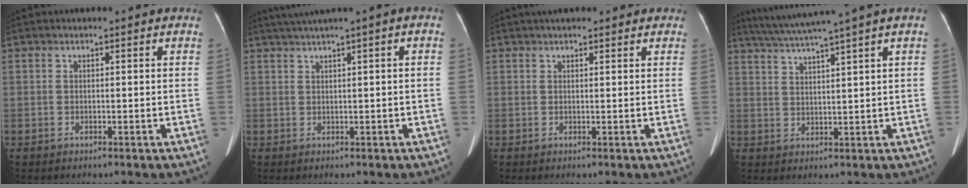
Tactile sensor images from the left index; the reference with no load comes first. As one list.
[{"total": 4.1, "force": [2.1, -0.3, 3.5], "torque": [-0.067, 0.021, 0.042]}, {"total": 5.6, "force": [4.5, 1.7, 2.9], "torque": [-0.036, 0.033, 0.060]}, {"total": 9.1, "force": [7.2, -2.2, 5.2], "torque": [-0.088, 0.017, 0.114]}]